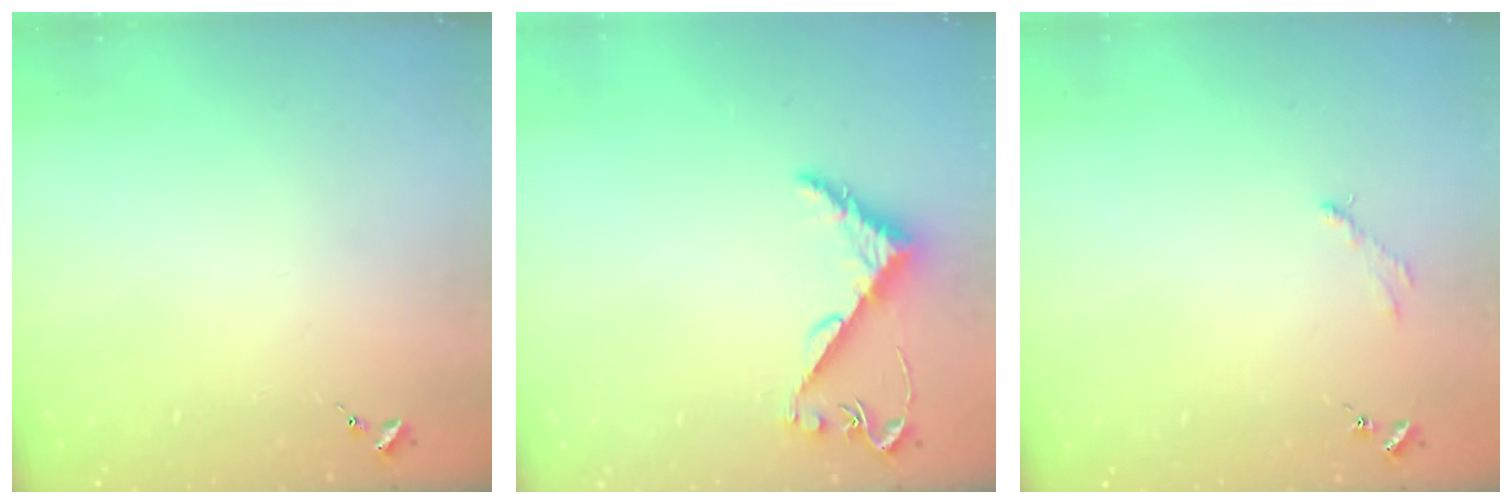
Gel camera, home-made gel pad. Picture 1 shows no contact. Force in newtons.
{"total": 5.2, "press": 5.2, "slide": 0.4}
{"total": 2.8, "press": 2.8, "slide": 0.4}